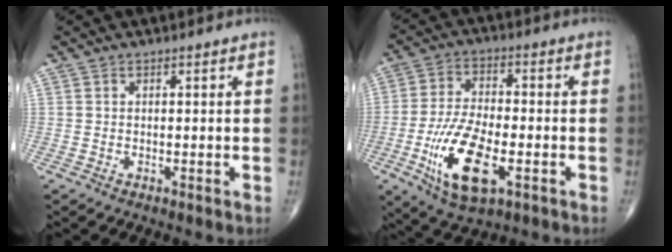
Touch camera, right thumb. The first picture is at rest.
{"total": 14.5, "force": [-4.7, 6.2, 12.2], "torque": [-0.233, 0.007, -0.079]}